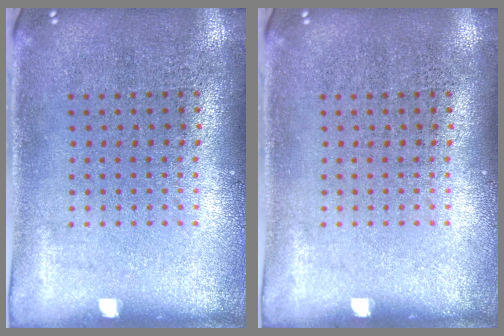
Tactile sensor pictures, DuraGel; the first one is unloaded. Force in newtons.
{"total": 0.0}